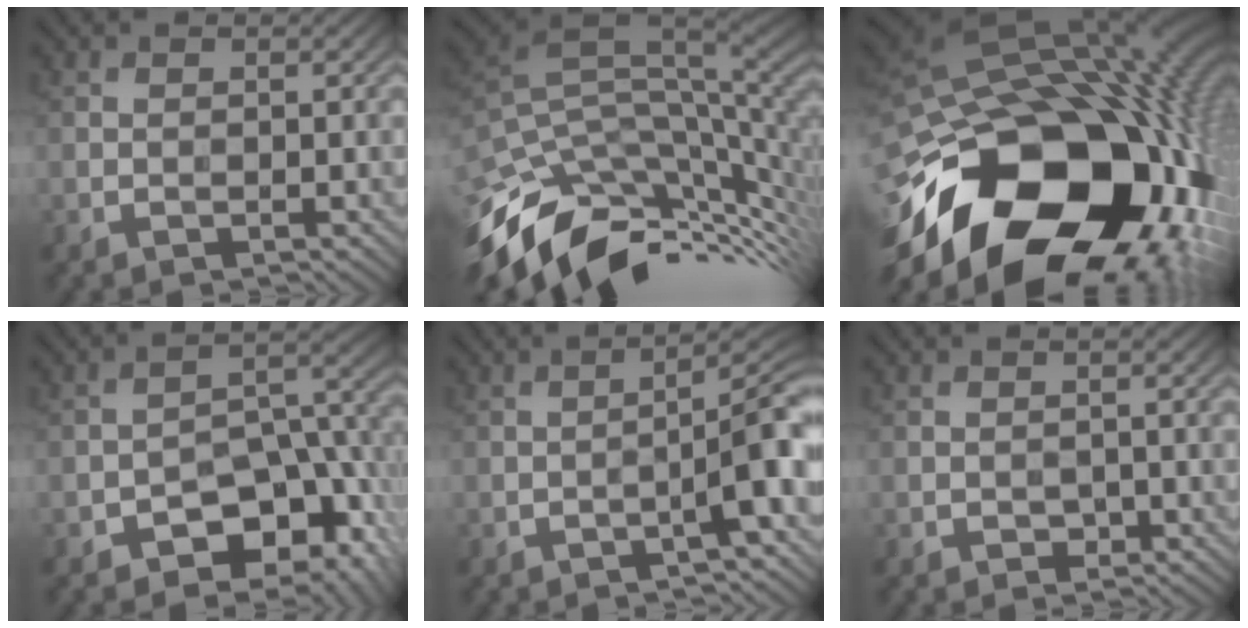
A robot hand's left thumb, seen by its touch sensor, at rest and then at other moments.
{"total": 13.6, "force": [-5.3, 6.2, 10.9], "torque": [-0.223, -0.010, -0.093]}
{"total": 22.7, "force": [-7.6, 14.6, 15.6], "torque": [-0.322, -0.058, -0.101]}
{"total": 10.8, "force": [-5.6, 6.0, 7.0], "torque": [-0.091, -0.007, -0.094]}
{"total": 6.6, "force": [-2.0, 1.1, 6.2], "torque": [-0.087, 0.022, -0.031]}
{"total": 1.3, "force": [-0.6, 0.9, 0.8], "torque": [-0.015, -0.001, -0.011]}